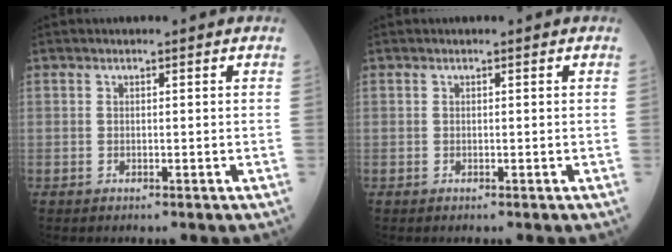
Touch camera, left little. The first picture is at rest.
{"total": 0.0}